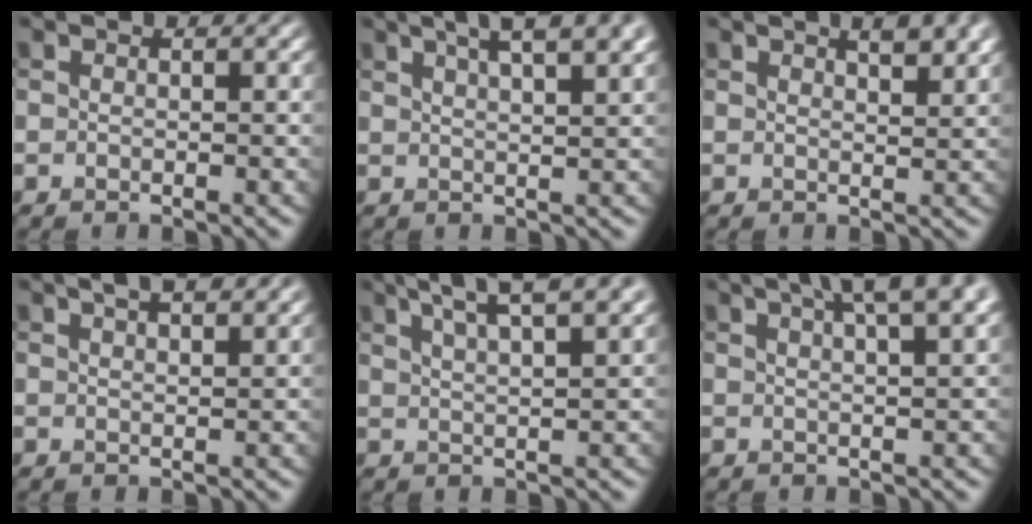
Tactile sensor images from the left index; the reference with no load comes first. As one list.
[{"total": 8.7, "force": [5.2, 3.1, 6.2], "torque": [-0.060, 0.041, 0.047]}, {"total": 2.9, "force": [1.8, 0.9, 2.1], "torque": [-0.021, 0.003, 0.025]}, {"total": 5.1, "force": [3.4, 1.8, 3.4], "torque": [-0.021, 0.022, 0.025]}, {"total": 8.6, "force": [5.7, 2.5, 6.0], "torque": [-0.065, 0.036, 0.053]}, {"total": 7.6, "force": [4.7, 2.2, 5.6], "torque": [-0.052, 0.035, 0.040]}]